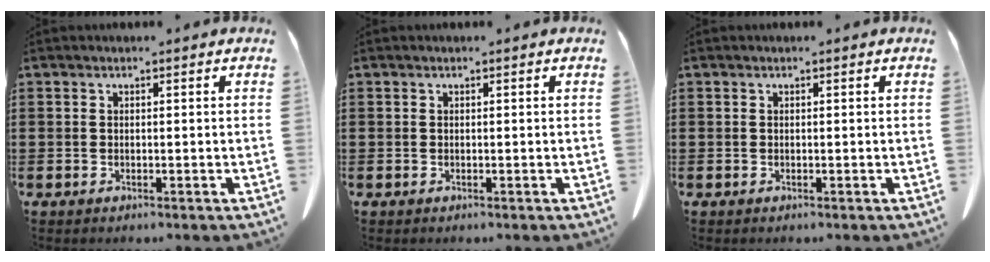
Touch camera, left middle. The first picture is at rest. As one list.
[{"total": 0.0}, {"total": 0.0}]